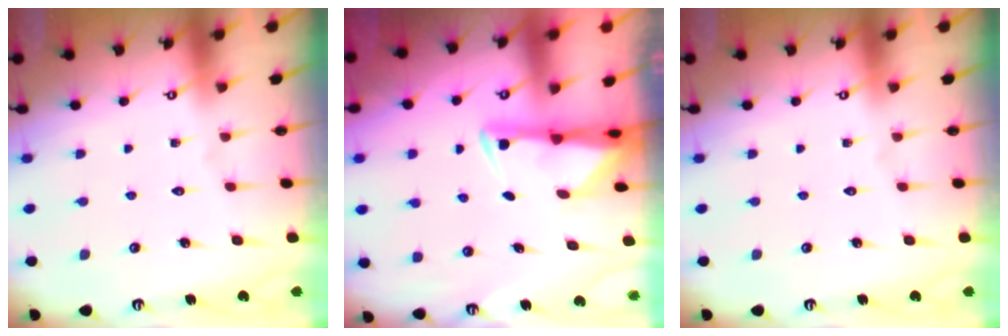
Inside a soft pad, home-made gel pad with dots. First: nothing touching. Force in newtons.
{"total": 2.9, "press": 2.9, "slide": 0.6}
{"total": 0.0}